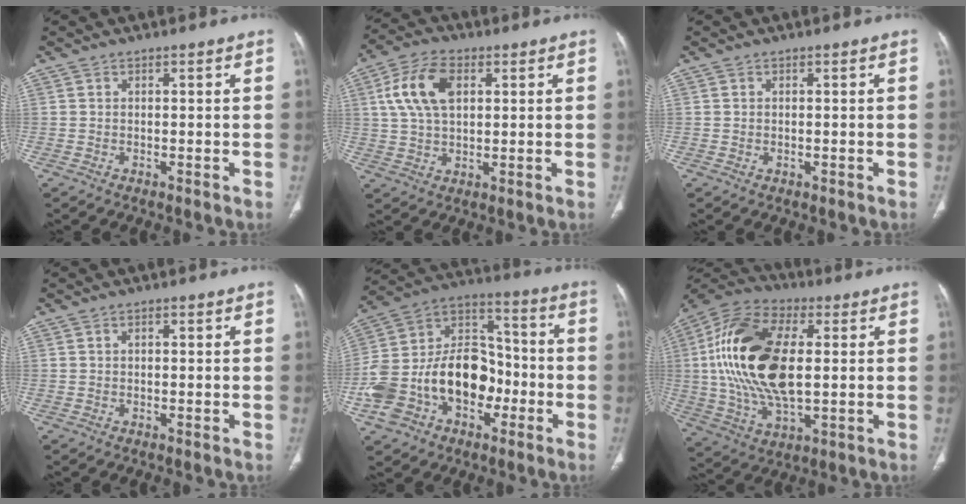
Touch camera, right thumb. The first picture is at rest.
{"total": 10.9, "force": [3.1, 6.5, 8.2], "torque": [-0.157, 0.007, 0.056]}
{"total": 0.0}
{"total": 0.9, "force": [0.3, 0.6, 0.7], "torque": [-0.011, 0.005, 0.003]}
{"total": 21.9, "force": [-6.2, 15.3, 14.3], "torque": [-0.245, 0.070, -0.103]}
{"total": 23.6, "force": [2.5, 12.3, 20.0], "torque": [-0.401, 0.001, 0.041]}